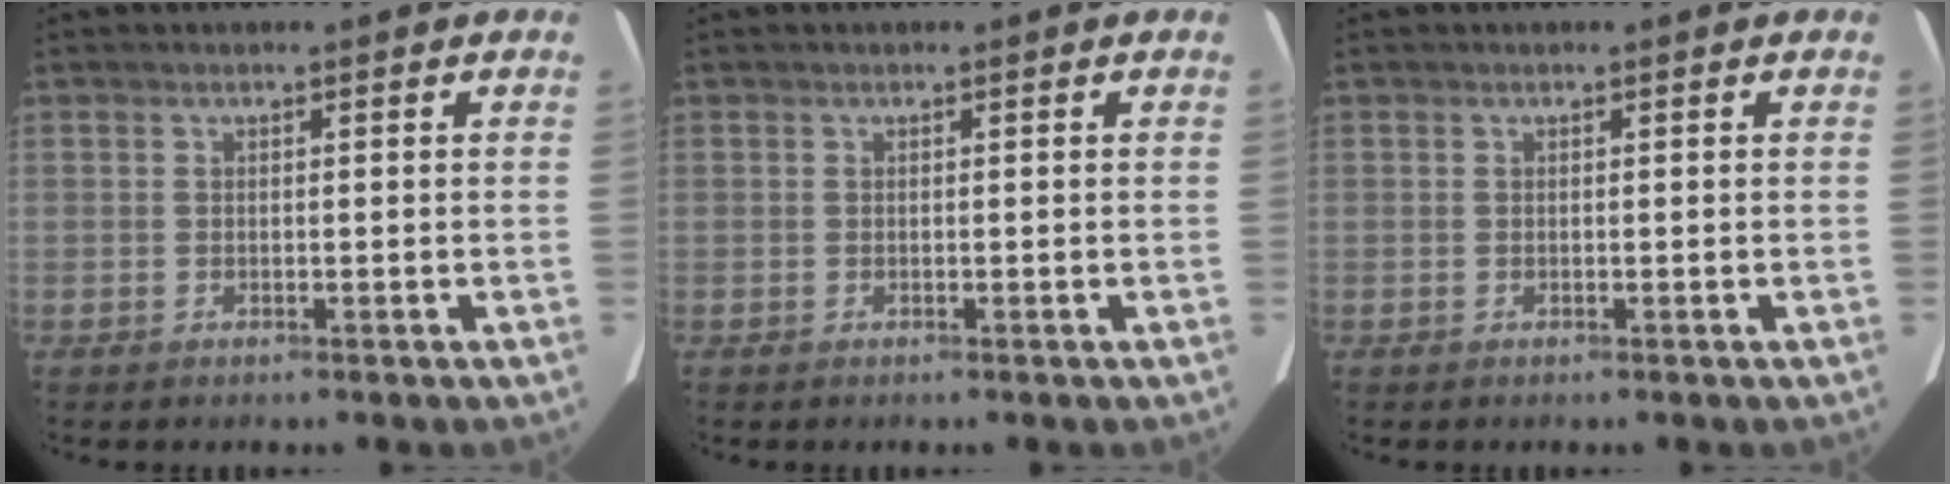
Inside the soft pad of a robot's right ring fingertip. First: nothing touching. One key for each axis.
{"total": 0.0}
{"total": 0.0}